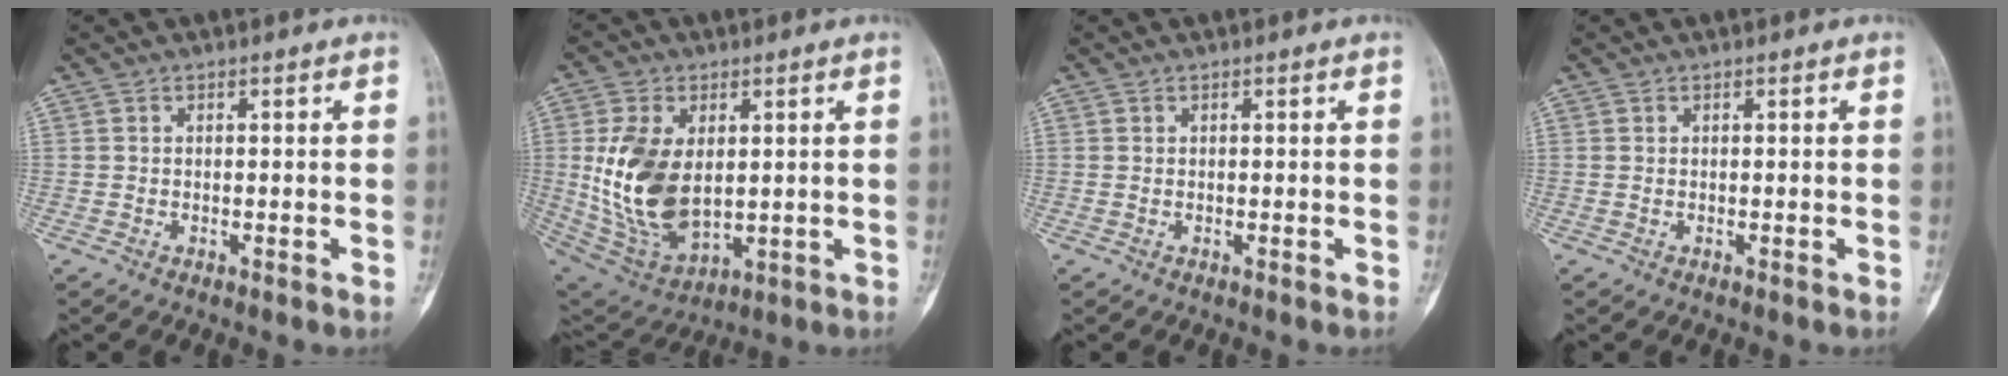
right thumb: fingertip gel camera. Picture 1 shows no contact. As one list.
[{"total": 16.5, "force": [1.6, 10.0, 13.1], "torque": [-0.244, -0.014, 0.052]}, {"total": 0.0}, {"total": 0.0}]